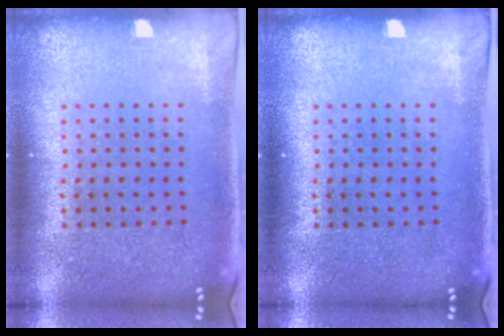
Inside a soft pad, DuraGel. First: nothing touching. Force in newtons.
{"total": 0.0}